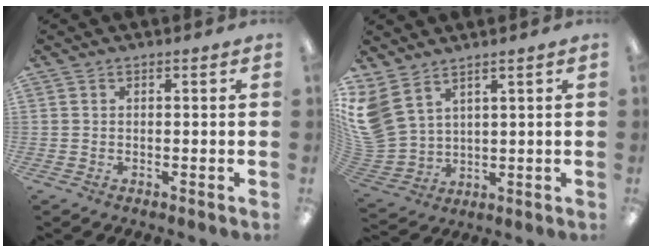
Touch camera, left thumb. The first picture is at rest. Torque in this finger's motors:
{"motor_torque": [2.11, 2.11, 1.39, -1.38, 0.79]}